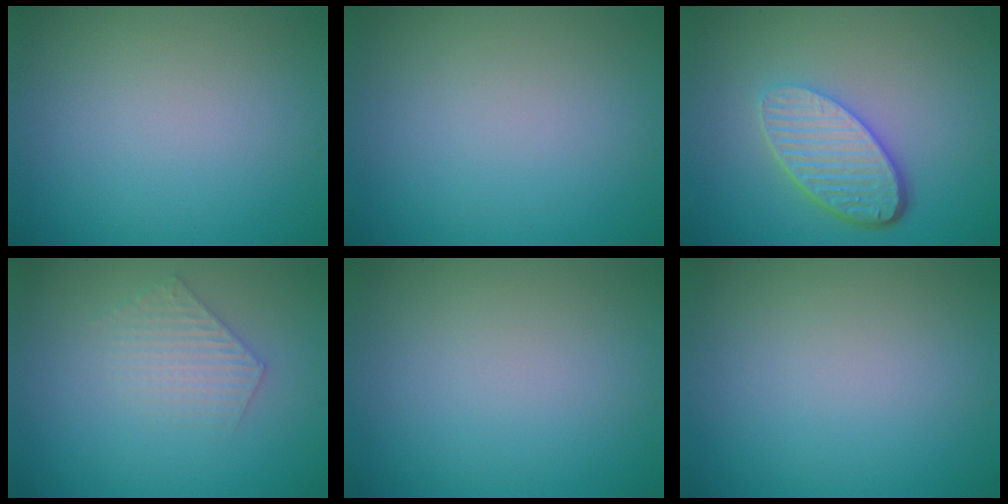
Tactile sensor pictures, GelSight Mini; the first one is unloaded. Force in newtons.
{"total": 0.0}
{"total": 5.3, "press": 3.9, "slide": 3.6}
{"total": 2.2, "press": 2.1, "slide": 0.4}
{"total": 0.0}
{"total": 0.0}